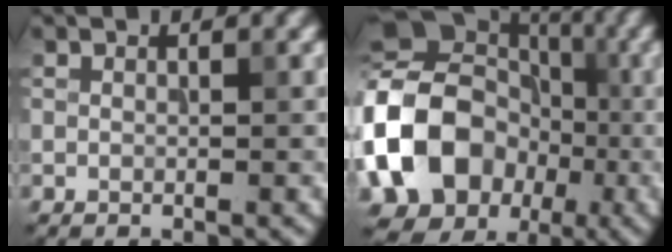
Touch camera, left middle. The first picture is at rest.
{"total": 15.0, "force": [-3.4, 12.1, 8.2], "torque": [-0.186, -0.005, -0.070]}